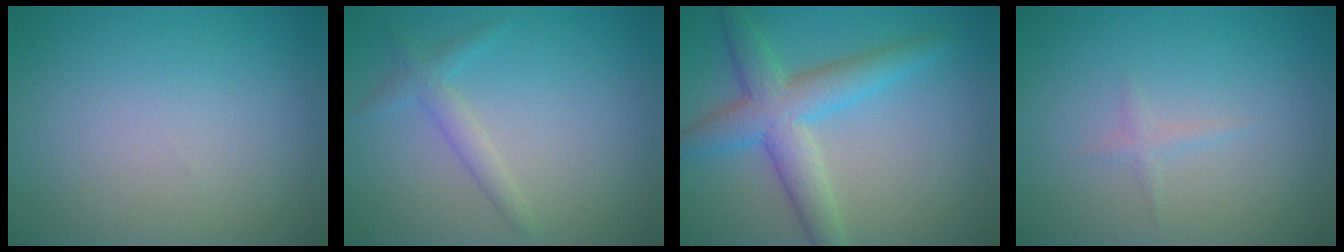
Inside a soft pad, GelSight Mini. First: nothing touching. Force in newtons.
{"total": 1.7, "press": 1.7, "slide": 0.1}
{"total": 5.3, "press": 5.3, "slide": 0.2}
{"total": 0.8, "press": 0.8, "slide": 0.1}